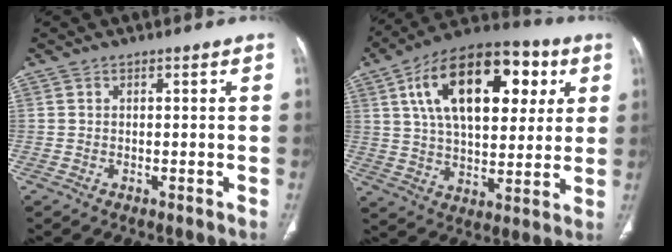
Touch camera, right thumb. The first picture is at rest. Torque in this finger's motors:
{"motor_torque": [-0.43, 1.43, 0.80, -0.08, 0.44]}